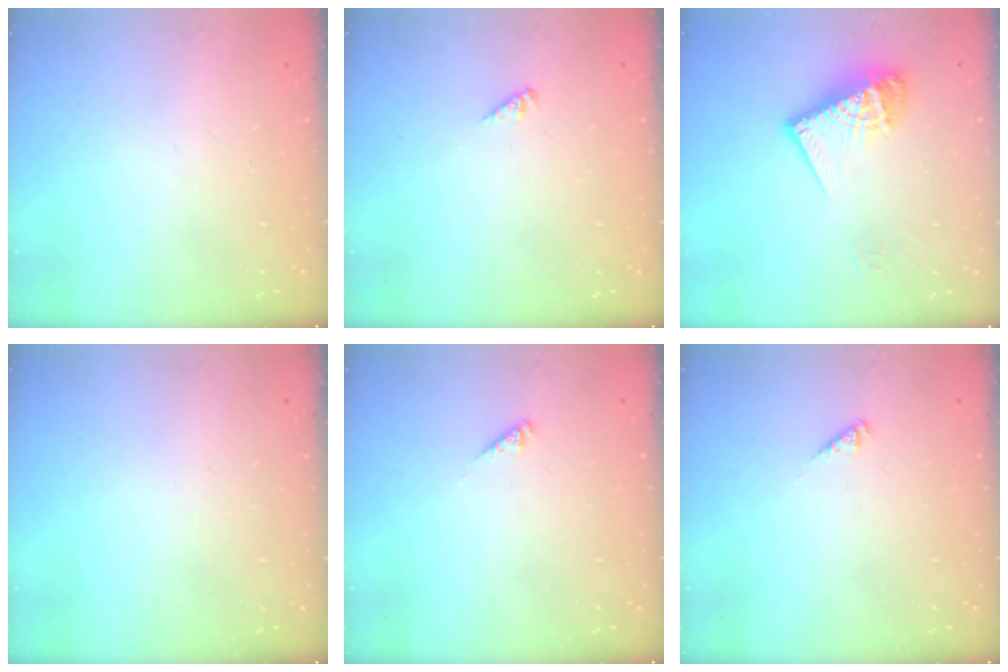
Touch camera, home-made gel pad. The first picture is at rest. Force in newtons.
{"total": 0.7, "press": 0.7, "slide": 0.3}
{"total": 12.6, "press": 12.5, "slide": 1.1}
{"total": 0.0}
{"total": 1.7, "press": 1.7, "slide": 0.4}
{"total": 1.7, "press": 1.7, "slide": 0.4}